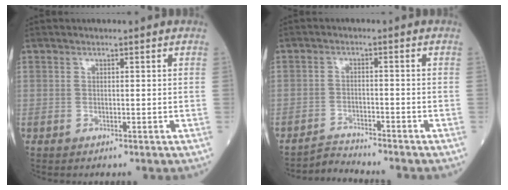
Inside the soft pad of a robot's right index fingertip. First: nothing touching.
{"total": 3.5, "force": [-3.2, -1.0, -0.8], "torque": [0.014, -0.016, -0.056]}